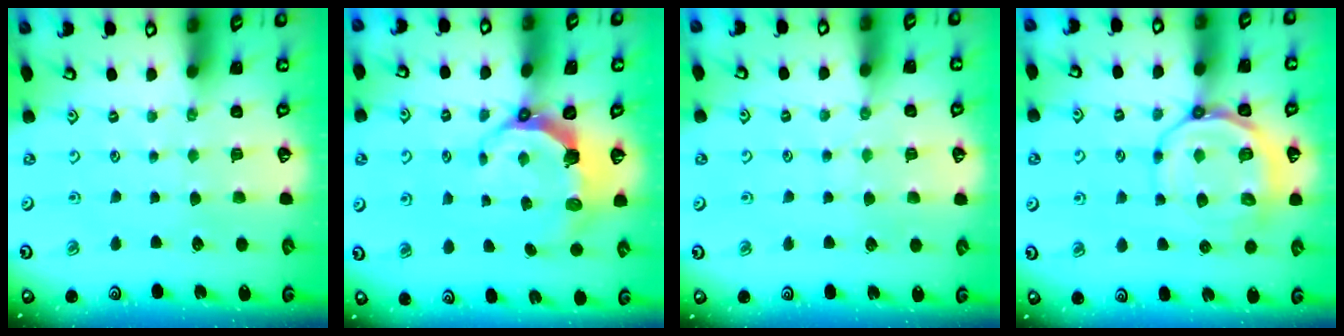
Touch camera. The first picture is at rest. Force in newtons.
{"total": 7.7, "press": 5.9, "slide": 5.0}
{"total": 4.0, "press": 4.0, "slide": 0.2}
{"total": 12.5, "press": 12.2, "slide": 2.5}